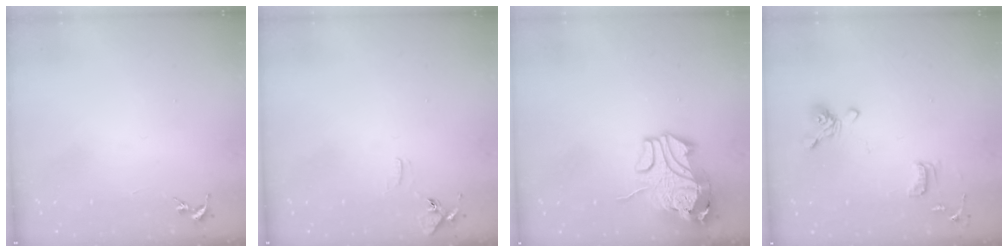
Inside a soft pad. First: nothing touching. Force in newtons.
{"total": 6.2, "press": 6.1, "slide": 0.6}
{"total": 13.3, "press": 13.1, "slide": 2.0}
{"total": 12.3, "press": 12.2, "slide": 1.8}